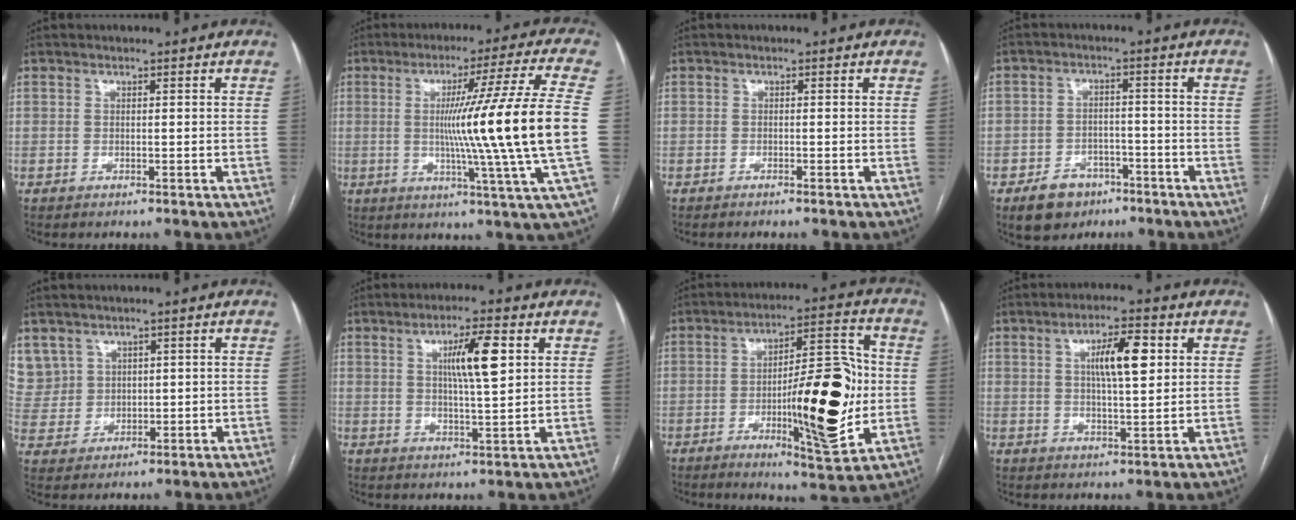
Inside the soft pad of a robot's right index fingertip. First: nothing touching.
{"total": 19.2, "force": [-0.5, -3.2, 18.9], "torque": [-0.273, -0.013, -0.024]}
{"total": 0.9, "force": [-0.8, -0.2, 0.5], "torque": [-0.009, 0.001, -0.012]}
{"total": 6.4, "force": [-4.0, 4.5, 2.3], "torque": [-0.043, 0.005, -0.056]}
{"total": 8.4, "force": [4.2, 7.2, 0.8], "torque": [-0.035, 0.029, 0.107]}
{"total": 7.7, "force": [2.4, 0.8, 7.3], "torque": [-0.125, 0.005, 0.041]}
{"total": 17.6, "force": [-2.5, 3.7, 17.0], "torque": [-0.256, 0.008, -0.031]}
{"total": 7.6, "force": [2.2, 1.7, 7.1], "torque": [-0.120, 0.012, 0.038]}